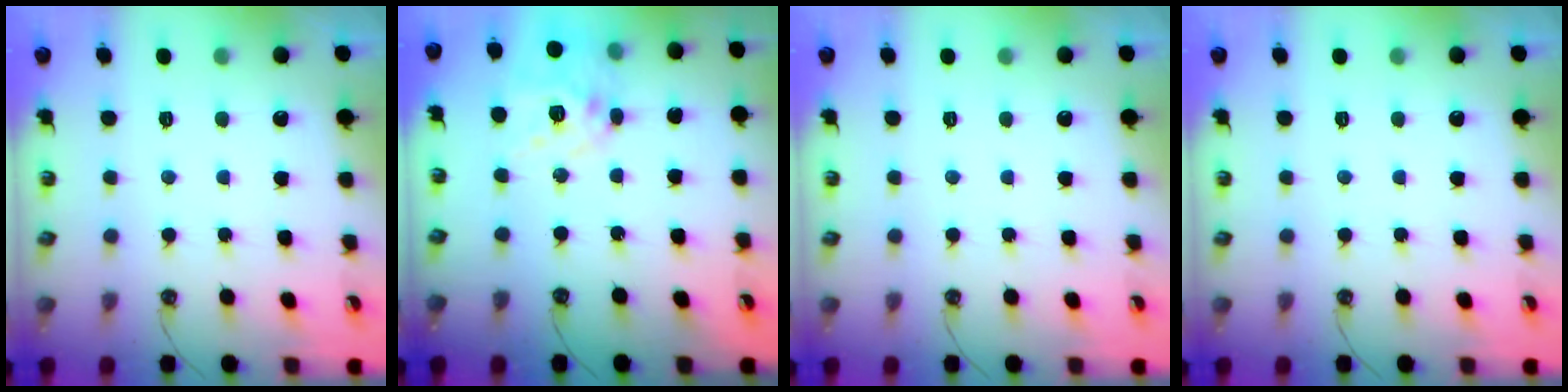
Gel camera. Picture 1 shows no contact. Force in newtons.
{"total": 15.4, "press": 15.3, "slide": 1.4}
{"total": 0.0}
{"total": 0.0}